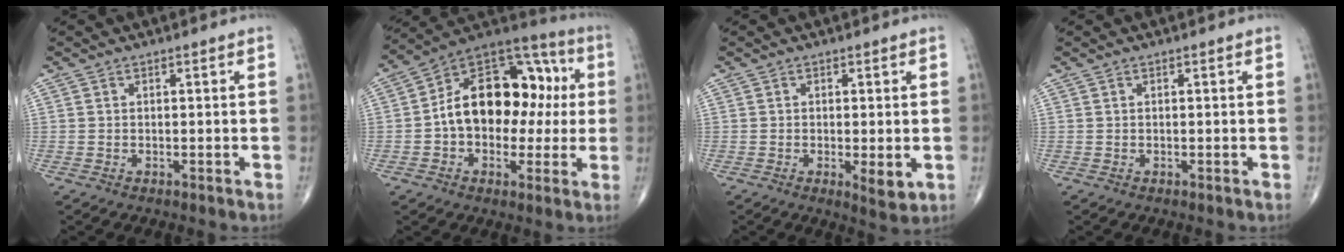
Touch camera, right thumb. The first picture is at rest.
{"total": 19.9, "force": [0.6, 13.4, 14.7], "torque": [-0.185, 0.050, 0.003]}
{"total": 3.8, "force": [-0.7, 1.2, 3.5], "torque": [-0.057, -0.013, -0.012]}
{"total": 0.0}